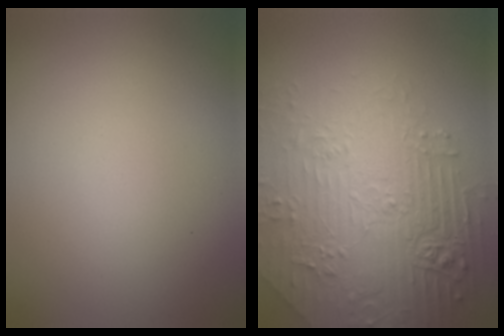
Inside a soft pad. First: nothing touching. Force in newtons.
{"total": 6.9, "press": 5.6, "slide": 4.0}